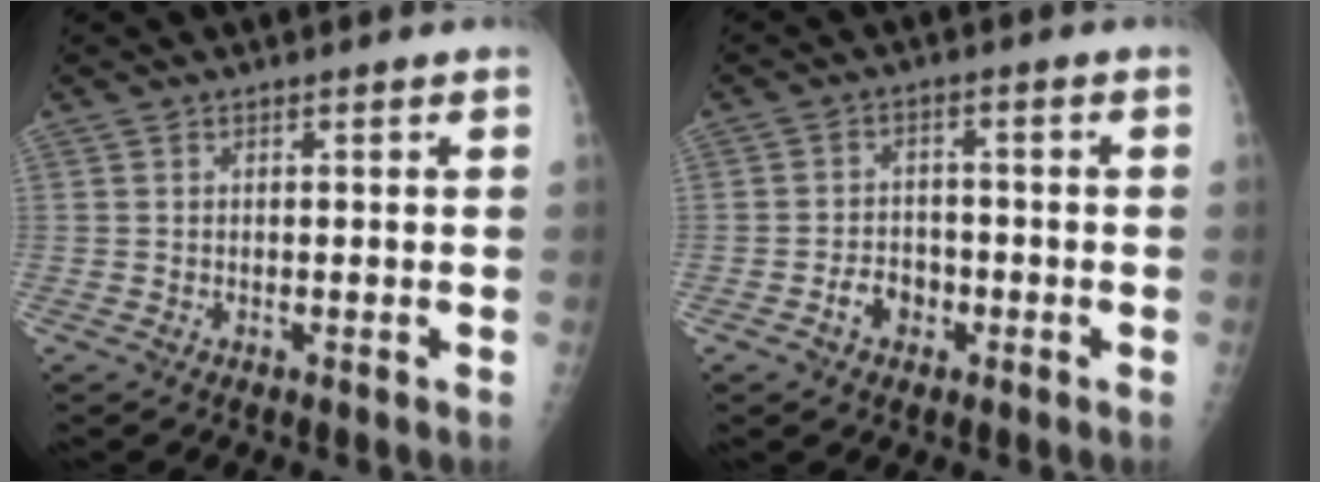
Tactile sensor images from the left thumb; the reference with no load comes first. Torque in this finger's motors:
{"motor_torque": [-0.40, 0.39, -0.04, -0.06, 0.02]}